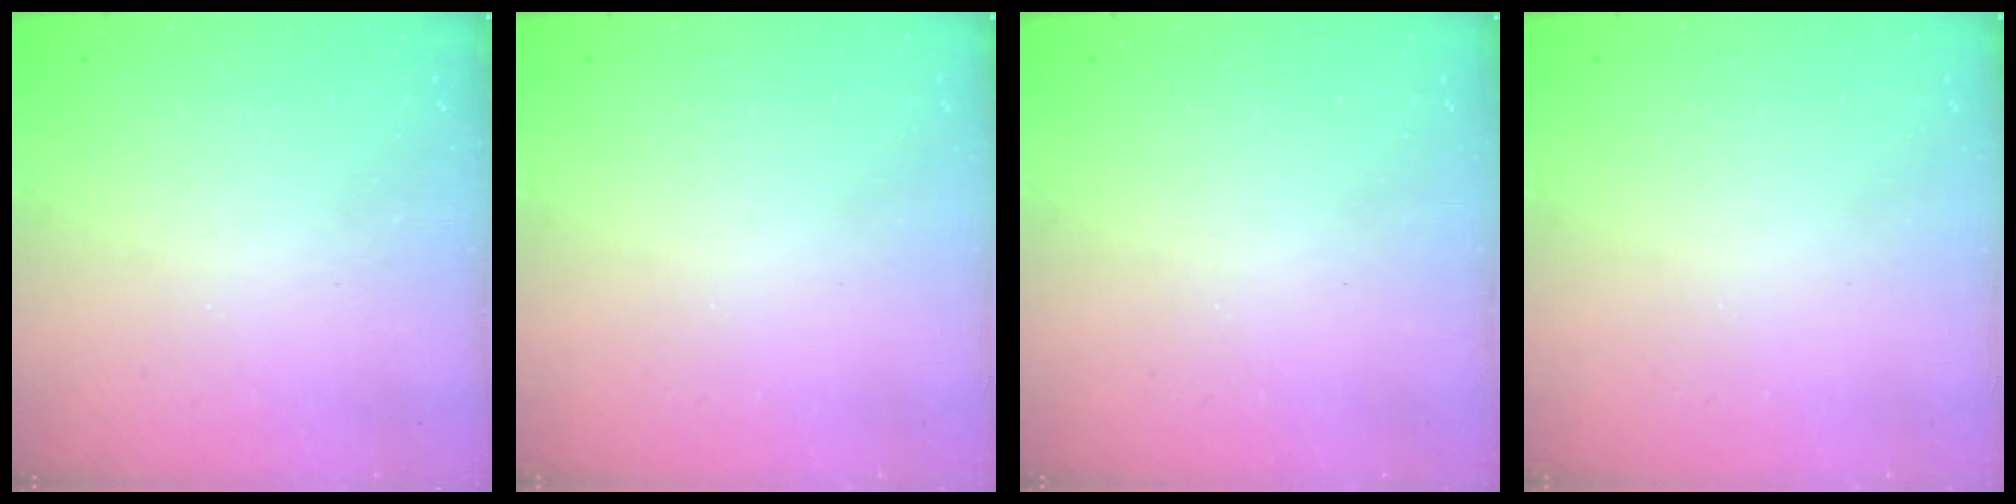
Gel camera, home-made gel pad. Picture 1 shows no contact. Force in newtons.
{"total": 0.0}
{"total": 0.0}
{"total": 0.0}